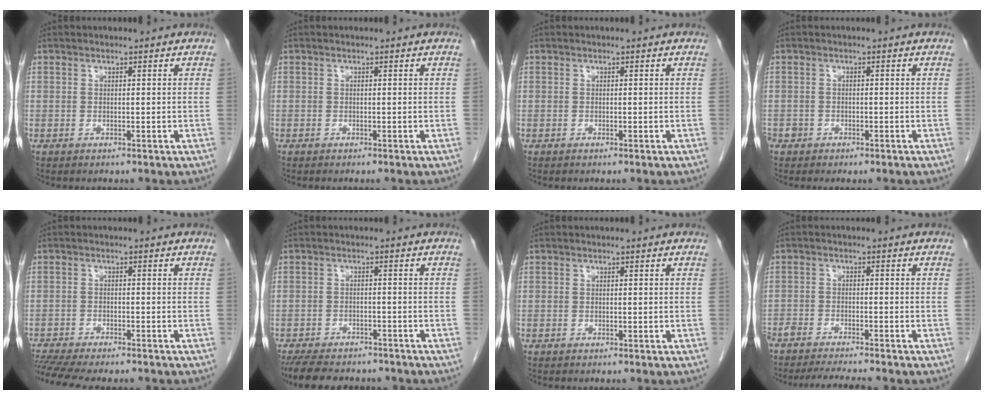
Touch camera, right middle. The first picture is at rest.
{"total": 0.0}
{"total": 0.0}
{"total": 1.6, "force": [-1.1, 1.0, 0.3], "torque": [-0.007, 0.003, -0.018]}
{"total": 12.2, "force": [-10.7, 2.3, 5.5], "torque": [-0.094, -0.006, -0.154]}
{"total": 12.8, "force": [-10.9, 4.3, 5.1], "torque": [-0.104, -0.005, -0.150]}
{"total": 0.0}
{"total": 7.9, "force": [-7.2, 0.4, 3.1], "torque": [-0.041, -0.013, -0.115]}